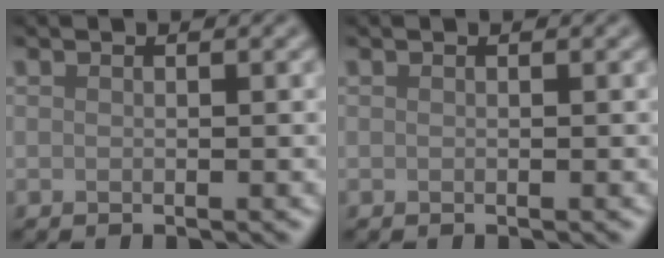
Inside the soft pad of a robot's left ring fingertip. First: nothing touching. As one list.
[{"total": 0.0}]